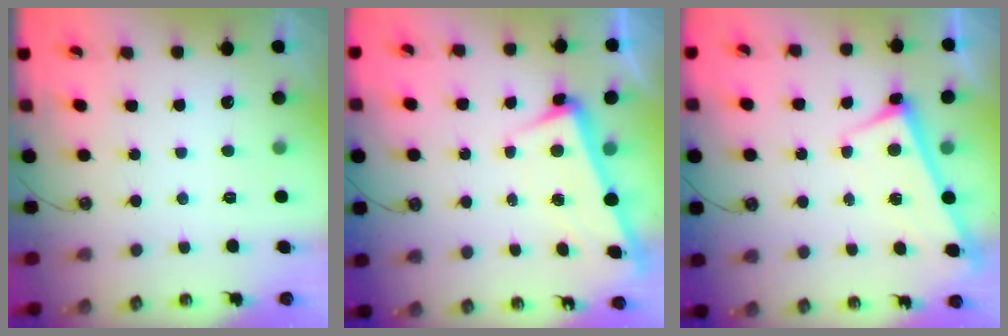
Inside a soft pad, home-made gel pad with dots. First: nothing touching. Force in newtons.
{"total": 3.1, "press": 2.9, "slide": 1.1}
{"total": 2.8, "press": 2.8, "slide": 0.4}